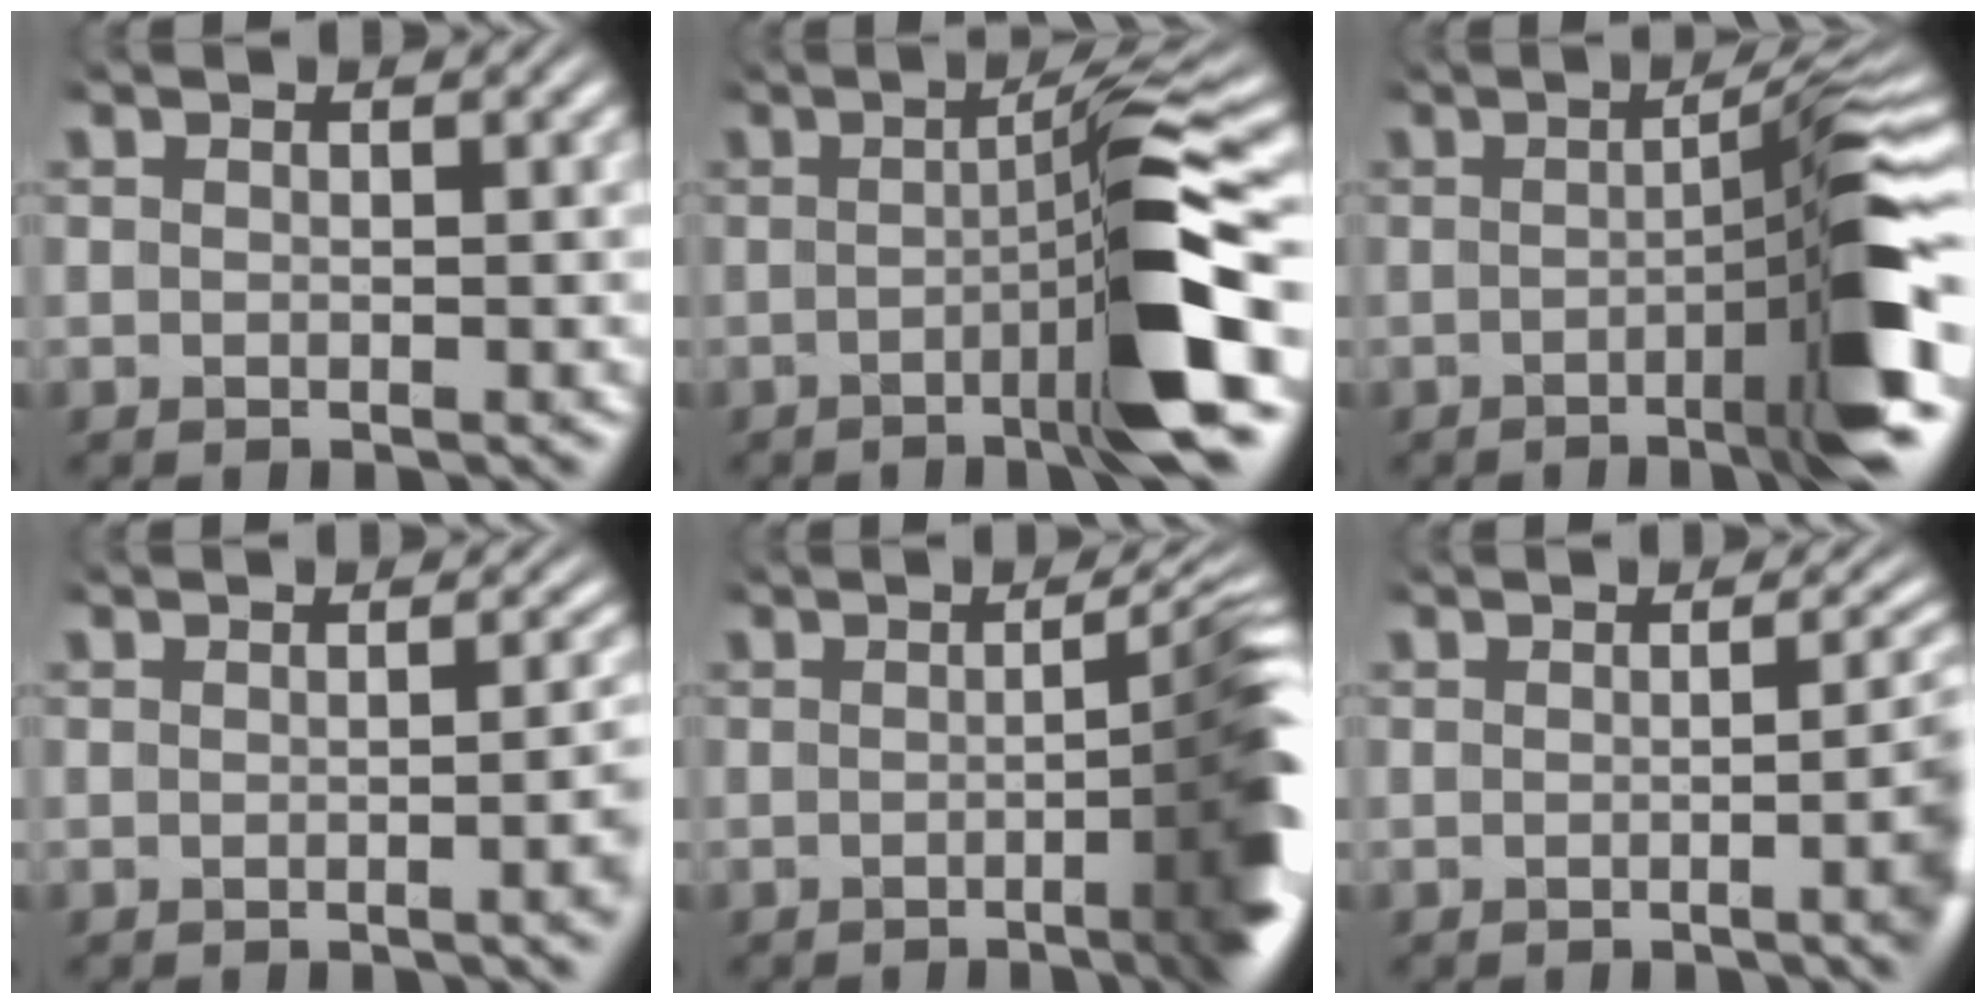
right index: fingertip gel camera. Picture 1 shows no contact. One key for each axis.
{"total": 7.2, "fx": -1.0, "fy": -0.2, "fz": 7.1, "tx": -0.105, "ty": 0.009, "tz": -0.015}
{"total": 7.7, "fx": -1.3, "fy": 0.5, "fz": 7.5, "tx": -0.102, "ty": 0.013, "tz": -0.023}
{"total": 2.2, "fx": -0.6, "fy": 0.2, "fz": 2.1, "tx": -0.022, "ty": 0.006, "tz": -0.011}
{"total": 8.1, "fx": -1.7, "fy": 1.5, "fz": 7.8, "tx": -0.068, "ty": 0.007, "tz": -0.031}
{"total": 4.1, "fx": -1.0, "fy": 0.9, "fz": 3.8, "tx": -0.036, "ty": 0.003, "tz": -0.017}